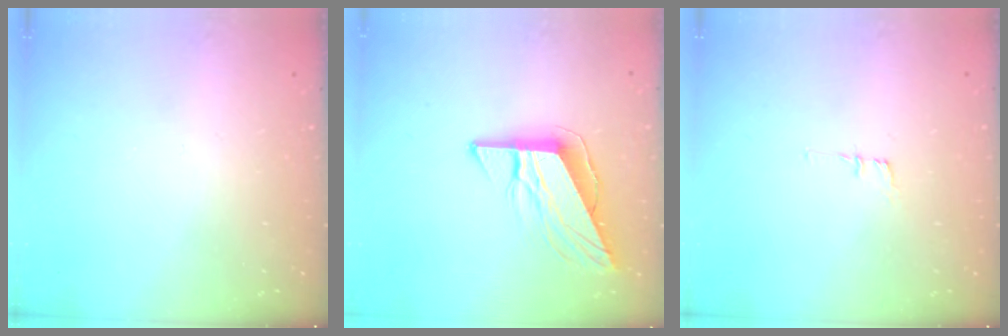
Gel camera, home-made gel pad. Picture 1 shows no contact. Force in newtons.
{"total": 9.9, "press": 9.9, "slide": 0.4}
{"total": 6.6, "press": 6.2, "slide": 2.3}